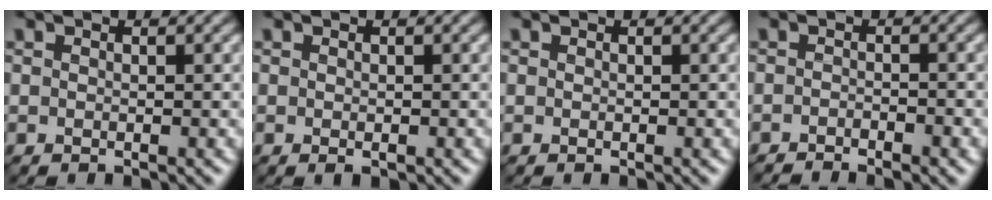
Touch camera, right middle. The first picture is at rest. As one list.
[{"total": 0.5, "force": [-0.2, 0.2, 0.4], "torque": [-0.008, 0.001, -0.004]}, {"total": 0.0}, {"total": 2.2, "force": [-1.9, 0.0, 1.0], "torque": [-0.025, 0.000, -0.035]}]